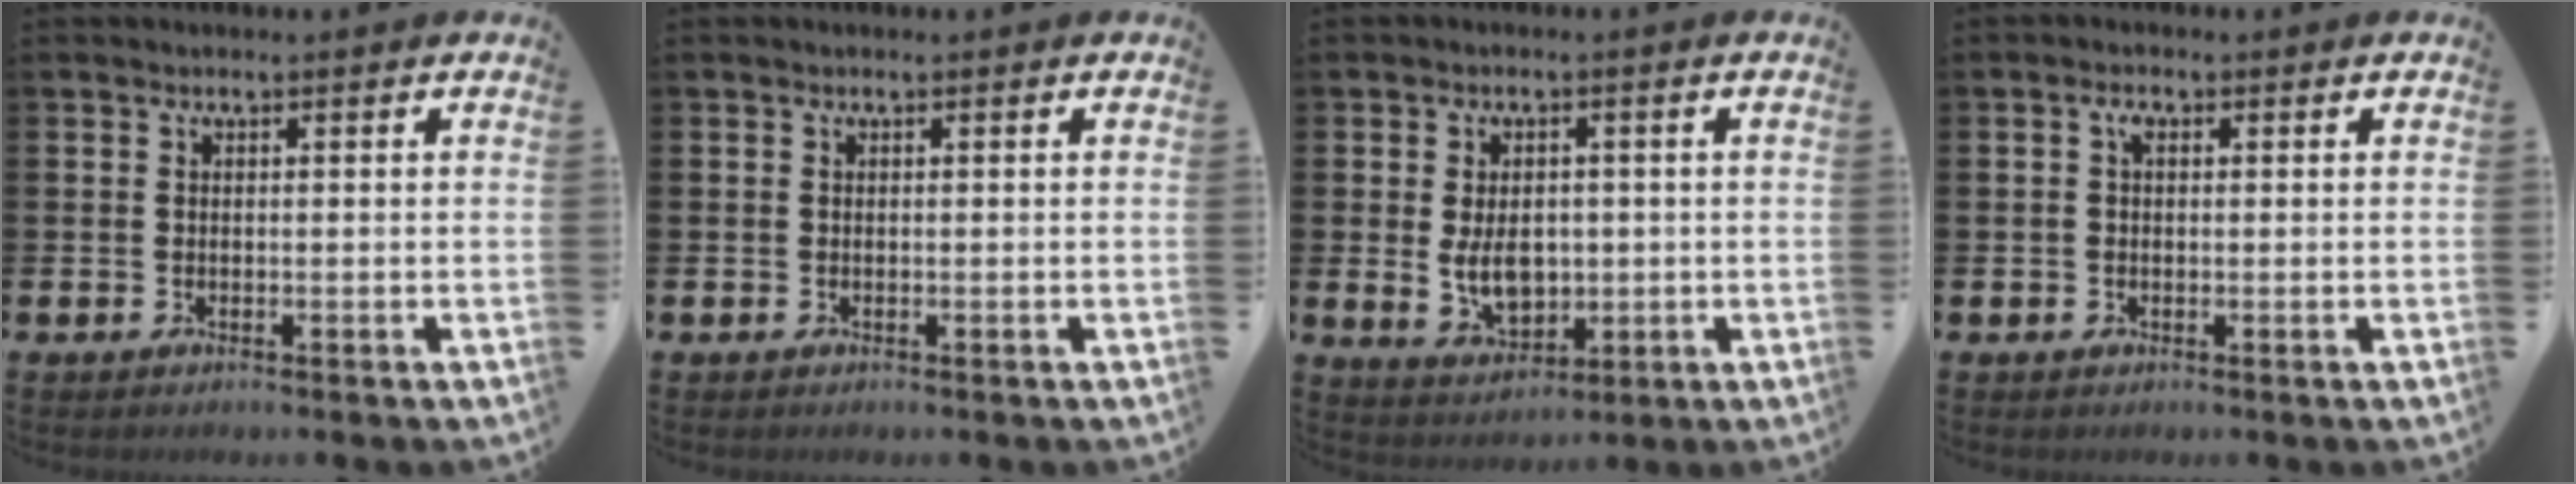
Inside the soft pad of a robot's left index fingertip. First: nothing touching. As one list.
[{"total": 0.0}, {"total": 5.3, "force": [0.0, 3.7, 3.9], "torque": [-0.056, 0.001, -0.004]}, {"total": 1.7, "force": [0.4, 1.0, 1.4], "torque": [-0.026, 0.005, 0.004]}]